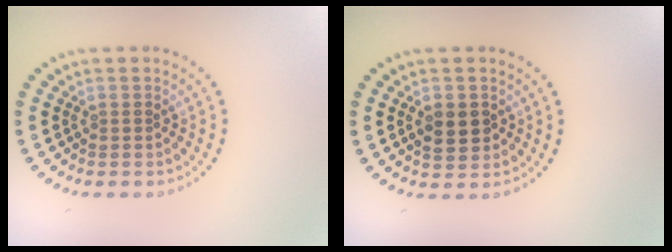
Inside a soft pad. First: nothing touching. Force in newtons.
{"total": 2.5, "press": 2.5, "slide": 0.1}